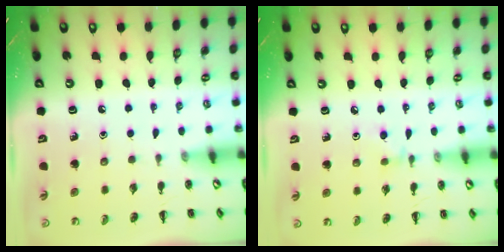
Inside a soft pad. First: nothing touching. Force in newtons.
{"total": 3.2, "press": 3.0, "slide": 1.2}